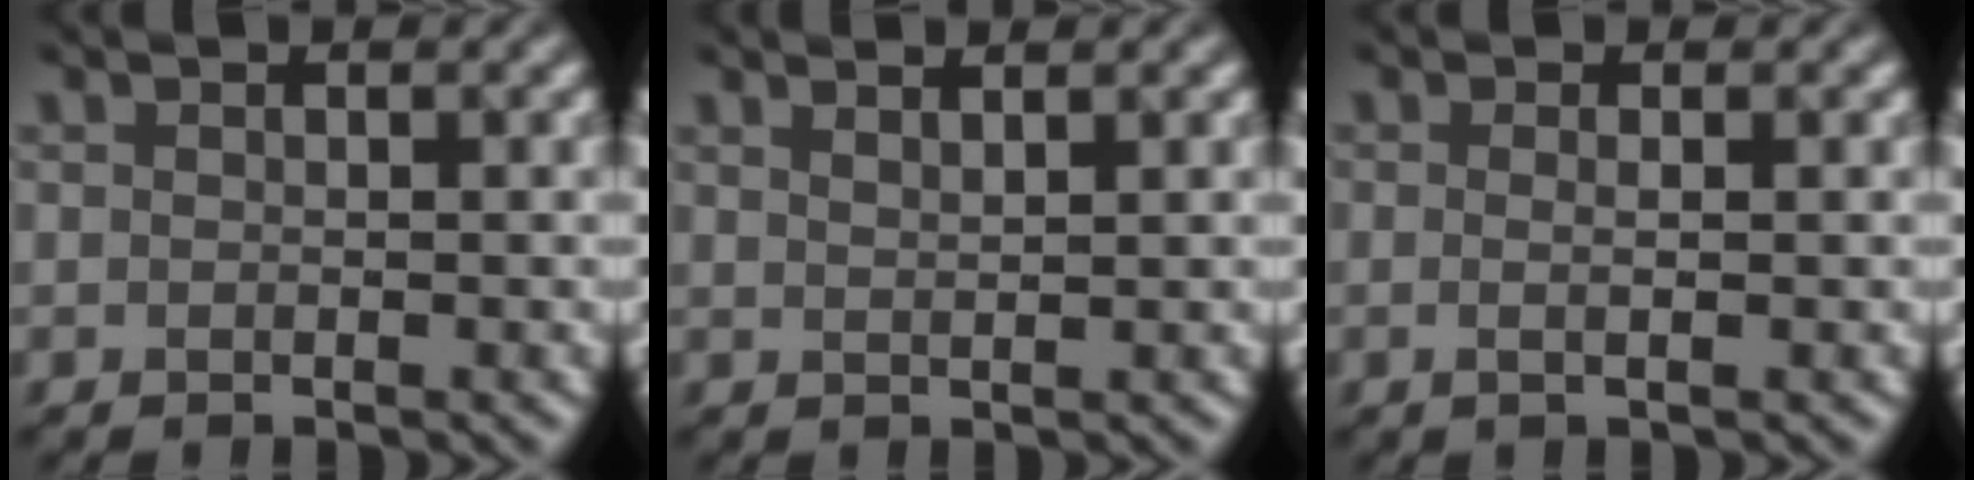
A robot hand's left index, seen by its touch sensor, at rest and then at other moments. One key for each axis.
{"total": 2.2, "fx": 1.6, "fy": 0.7, "fz": 1.2, "tx": 0.003, "ty": 0.006, "tz": 0.005}
{"total": 1.2, "fx": 0.1, "fy": 0.4, "fz": 1.2, "tx": -0.015, "ty": -0.002, "tz": -0.006}